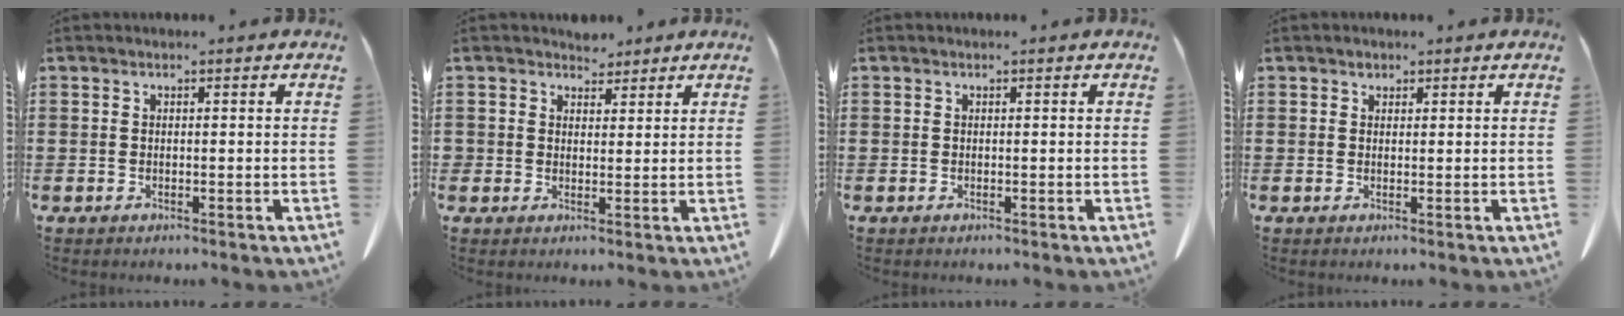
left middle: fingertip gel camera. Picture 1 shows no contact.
{"total": 3.0, "force": [2.4, 1.7, -0.1], "torque": [-0.002, 0.002, 0.044]}
{"total": 0.0}
{"total": 0.8, "force": [0.5, 0.6, 0.3], "torque": [-0.007, 0.003, 0.010]}